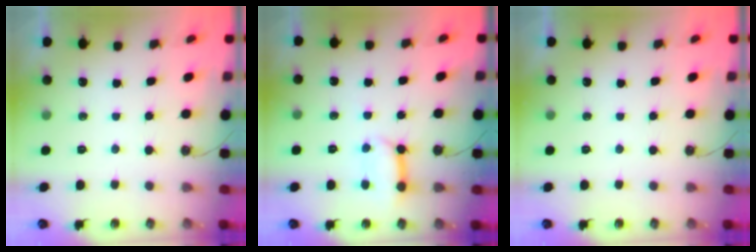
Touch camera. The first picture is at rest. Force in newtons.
{"total": 9.8, "press": 9.8, "slide": 1.0}
{"total": 0.0}